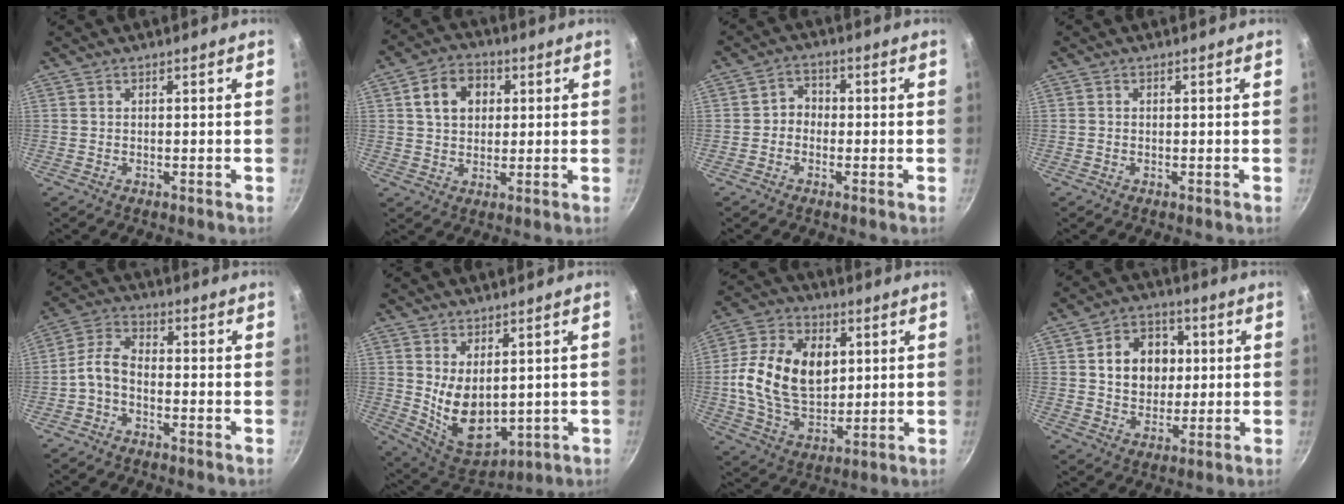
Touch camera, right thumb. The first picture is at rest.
{"total": 8.9, "force": [2.5, 6.8, 5.1], "torque": [-0.063, 0.009, 0.035]}
{"total": 3.4, "force": [-0.7, 3.0, 1.4], "torque": [0.001, 0.015, -0.021]}
{"total": 0.0}
{"total": 5.6, "force": [-2.2, 3.3, 4.0], "torque": [-0.085, 0.034, -0.054]}
{"total": 11.5, "force": [1.5, 7.0, 9.0], "torque": [-0.124, -0.038, 0.055]}
{"total": 18.0, "force": [2.6, 12.1, 13.0], "torque": [-0.224, 0.001, 0.042]}
{"total": 11.6, "force": [2.0, 9.4, 6.6], "torque": [-0.069, 0.005, 0.029]}